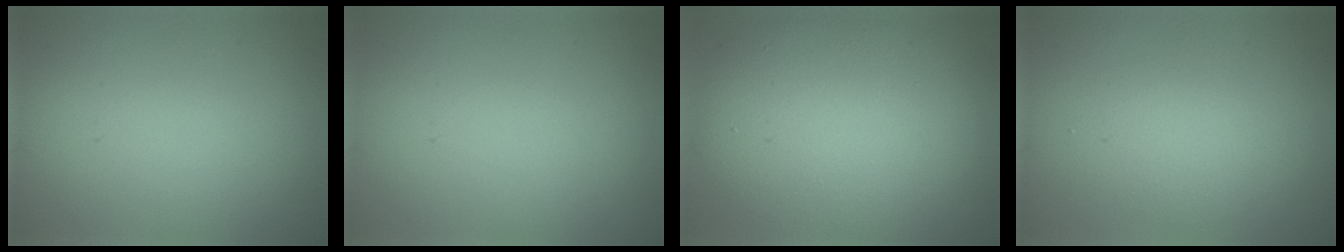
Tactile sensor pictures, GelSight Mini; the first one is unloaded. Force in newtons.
{"total": 0.0}
{"total": 11.6, "press": 11.5, "slide": 0.9}
{"total": 2.4, "press": 2.4, "slide": 0.1}